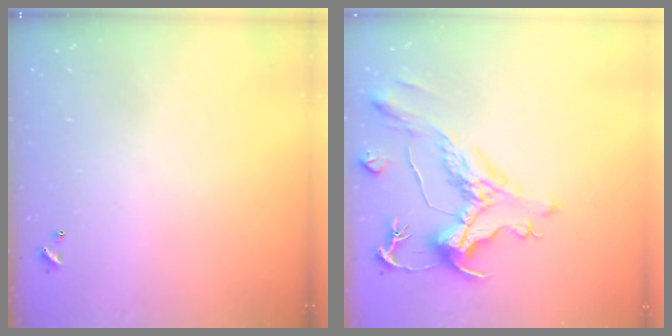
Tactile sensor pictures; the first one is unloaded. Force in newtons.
{"total": 1.6, "press": 0.6, "slide": 1.5}